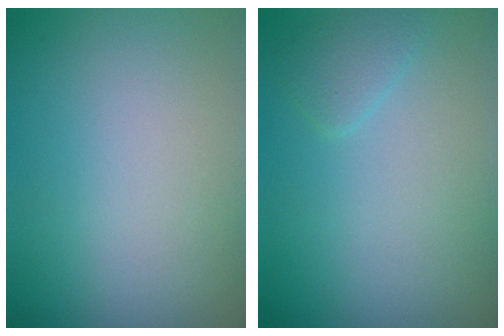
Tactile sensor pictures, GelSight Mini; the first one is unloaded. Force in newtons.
{"total": 1.4, "press": 1.4, "slide": 0.1}